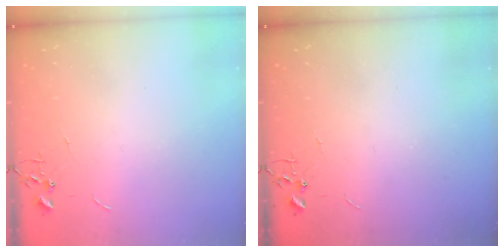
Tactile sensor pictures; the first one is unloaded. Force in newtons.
{"total": 0.0}